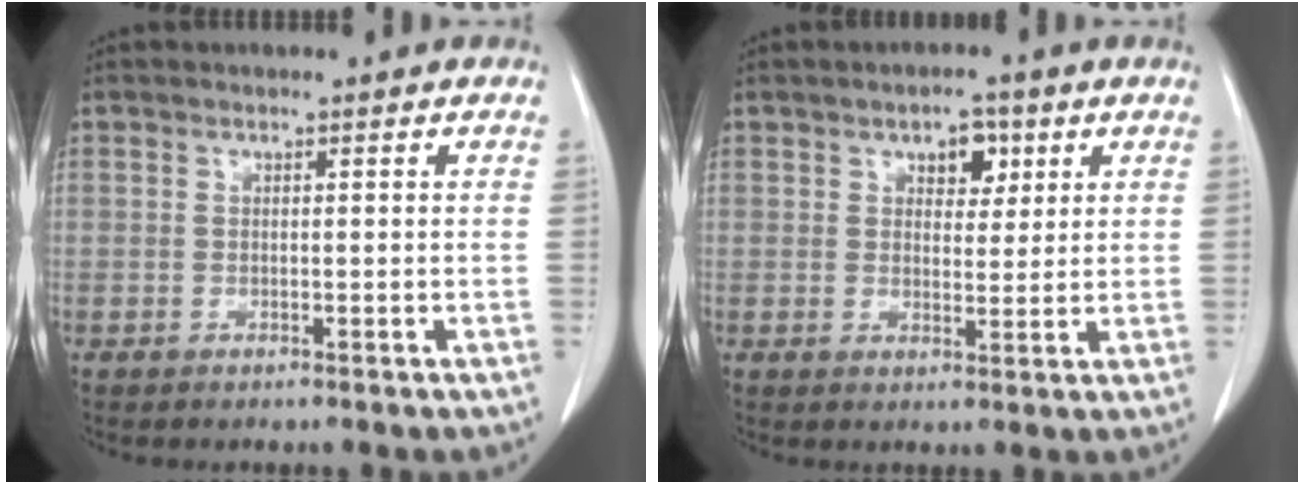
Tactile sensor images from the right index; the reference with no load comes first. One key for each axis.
{"total": 4.3, "fx": 2.1, "fy": 2.4, "fz": 2.9, "tx": -0.037, "ty": 0.006, "tz": 0.032}